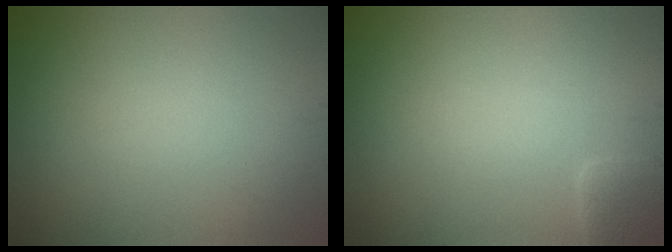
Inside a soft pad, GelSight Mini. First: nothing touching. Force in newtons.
{"total": 2.0, "press": 2.0, "slide": 0.3}